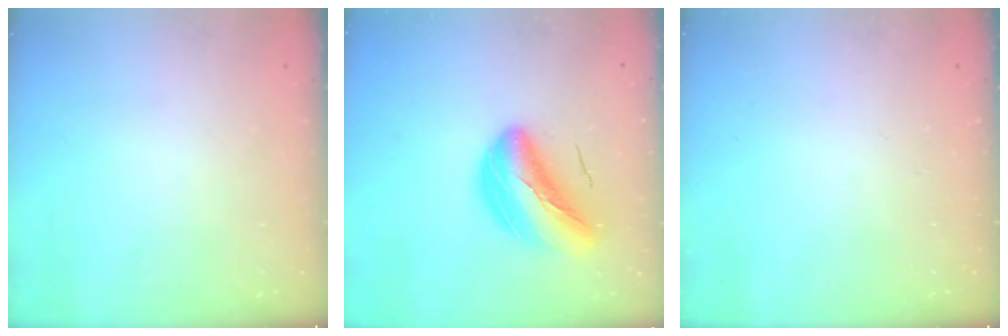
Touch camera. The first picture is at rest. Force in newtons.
{"total": 11.7, "press": 11.2, "slide": 3.4}
{"total": 0.0}